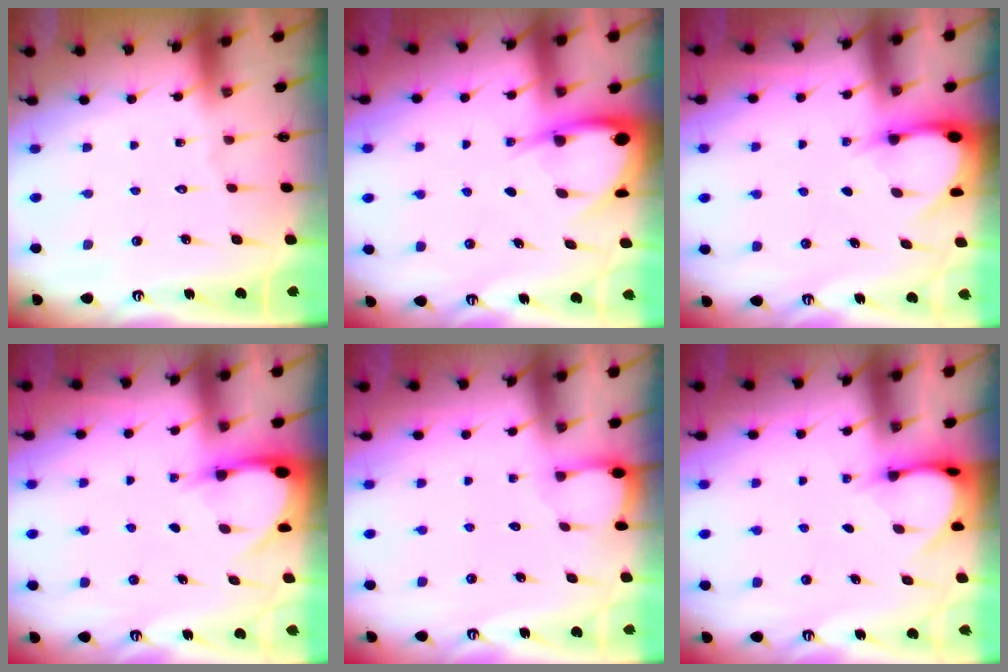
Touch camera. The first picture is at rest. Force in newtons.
{"total": 6.0, "press": 6.0, "slide": 0.7}
{"total": 2.9, "press": 2.9, "slide": 0.3}
{"total": 3.3, "press": 3.3, "slide": 0.1}
{"total": 2.0, "press": 1.9, "slide": 0.3}
{"total": 3.9, "press": 3.9, "slide": 0.3}